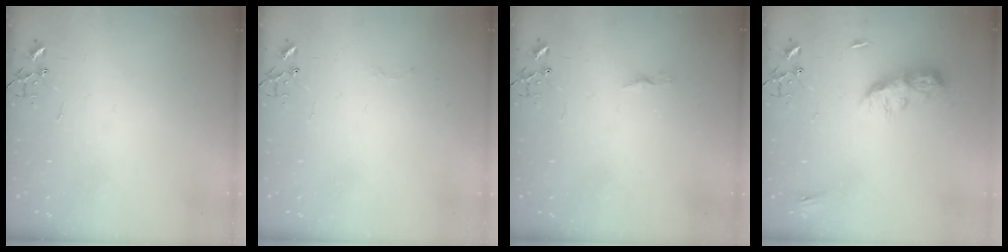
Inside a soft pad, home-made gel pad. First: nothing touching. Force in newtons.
{"total": 2.5, "press": 2.5, "slide": 0.4}
{"total": 3.8, "press": 3.7, "slide": 0.3}
{"total": 8.7, "press": 8.7, "slide": 0.4}